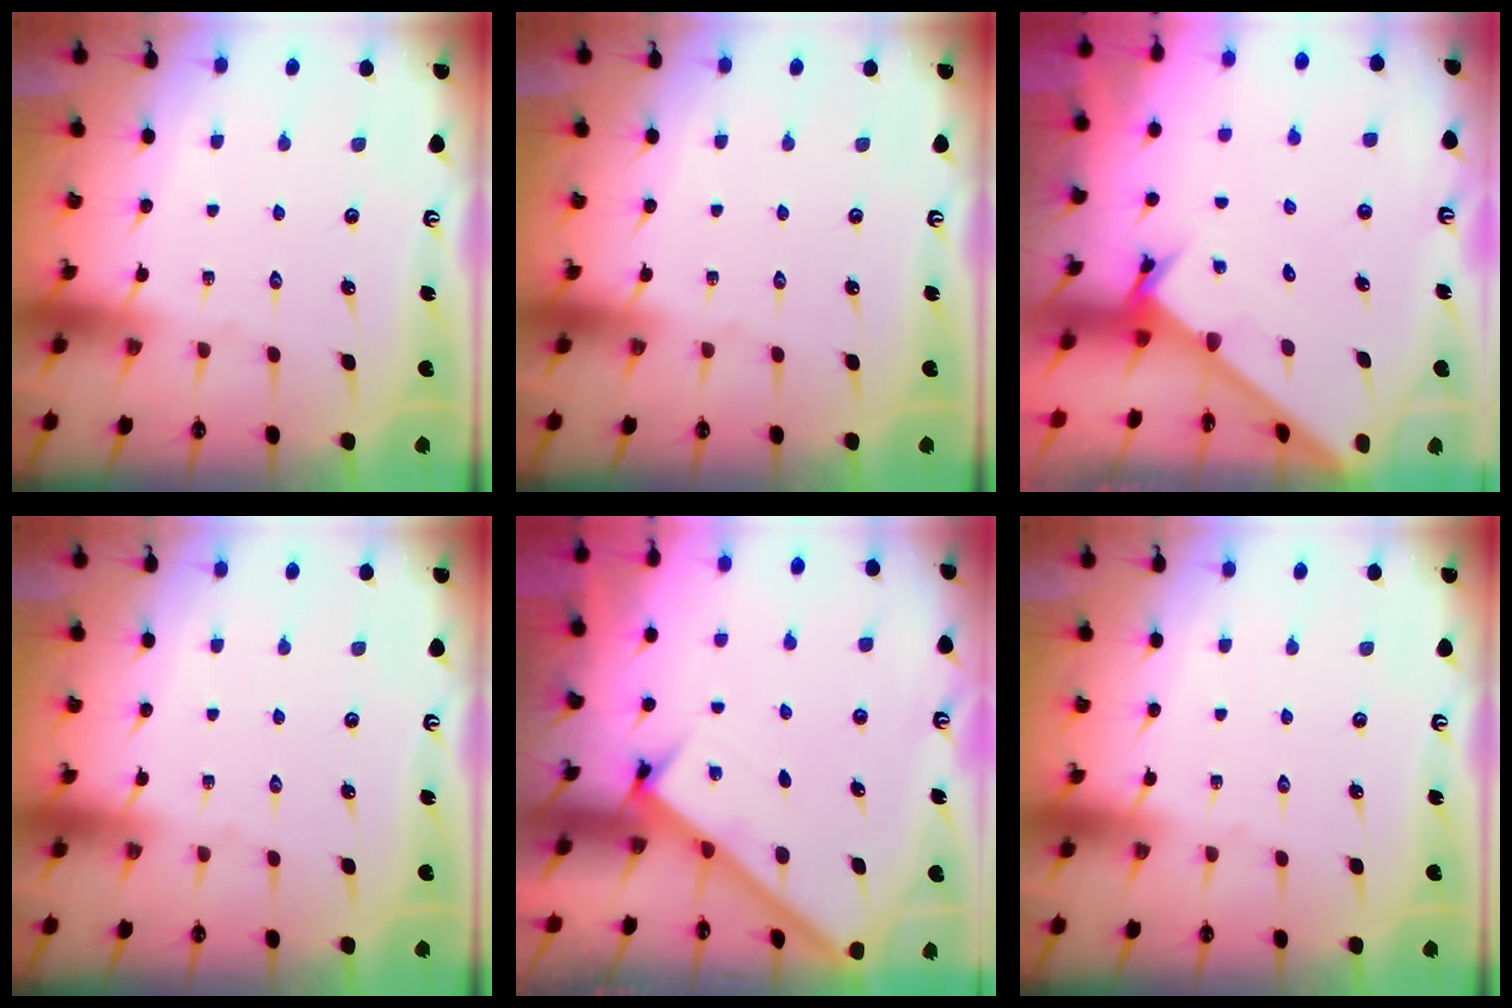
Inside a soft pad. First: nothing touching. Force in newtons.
{"total": 0.0}
{"total": 2.6, "press": 2.6, "slide": 0.3}
{"total": 0.0}
{"total": 2.3, "press": 2.3, "slide": 0.3}
{"total": 0.0}